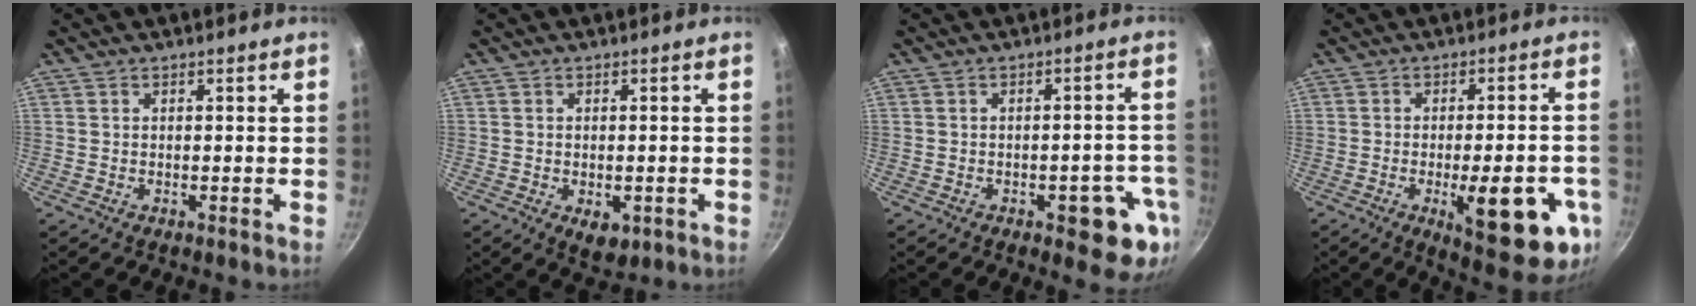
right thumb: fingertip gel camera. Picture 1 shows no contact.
{"total": 4.2, "force": [-1.4, 2.4, 3.1], "torque": [-0.040, 0.001, -0.010]}
{"total": 10.2, "force": [-4.2, 3.9, 8.5], "torque": [-0.074, 0.026, -0.044]}
{"total": 16.3, "force": [-5.6, 5.1, 14.4], "torque": [-0.162, 0.011, -0.063]}